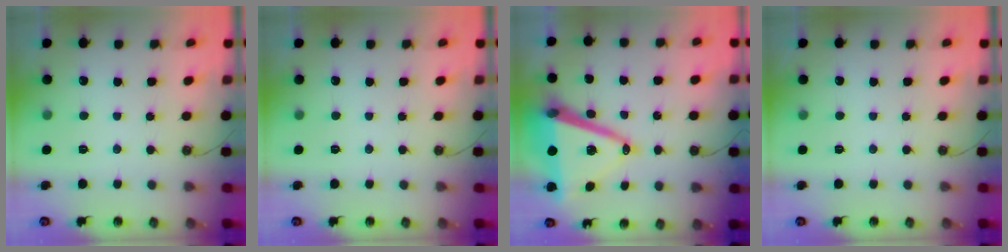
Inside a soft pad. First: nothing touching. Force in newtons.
{"total": 0.0}
{"total": 17.9, "press": 17.5, "slide": 3.9}
{"total": 0.0}